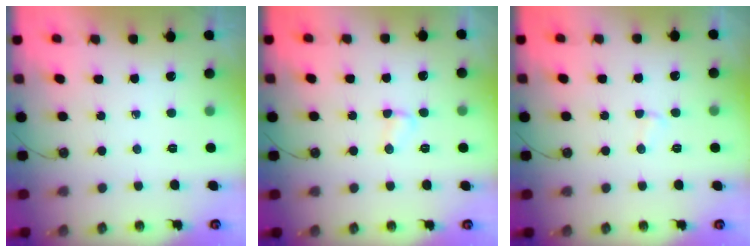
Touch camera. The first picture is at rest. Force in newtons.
{"total": 2.4, "press": 2.4, "slide": 0.3}
{"total": 2.3, "press": 2.3, "slide": 0.3}